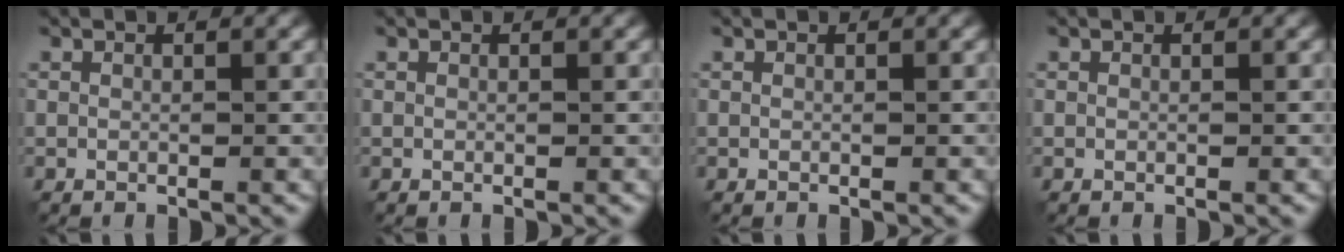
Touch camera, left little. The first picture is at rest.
{"total": 0.0}
{"total": 0.0}
{"total": 0.0}